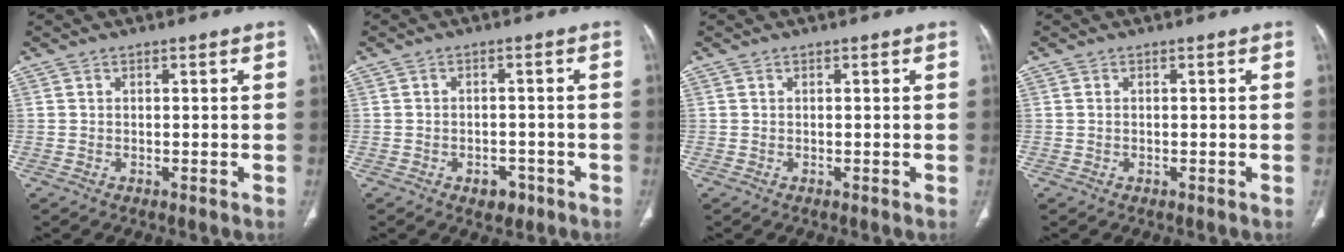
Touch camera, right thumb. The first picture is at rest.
{"total": 3.6, "force": [-1.9, 2.4, 1.7], "torque": [-0.010, 0.012, -0.020]}
{"total": 0.0}
{"total": 0.0}